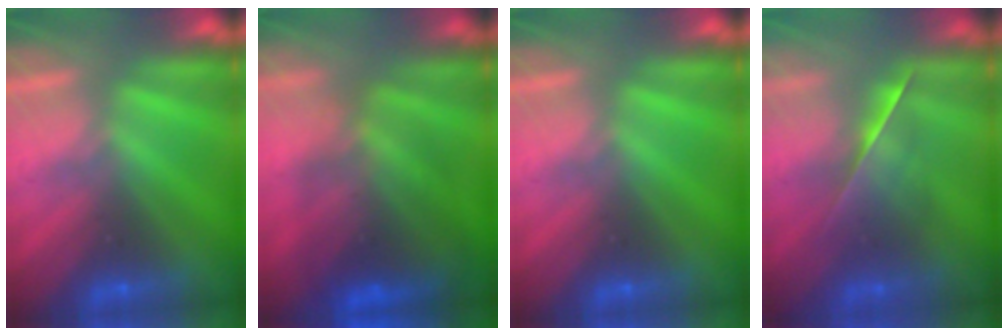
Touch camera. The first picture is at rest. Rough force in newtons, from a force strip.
{"total": 7.2}
{"total": 0.0}
{"total": 2.1}